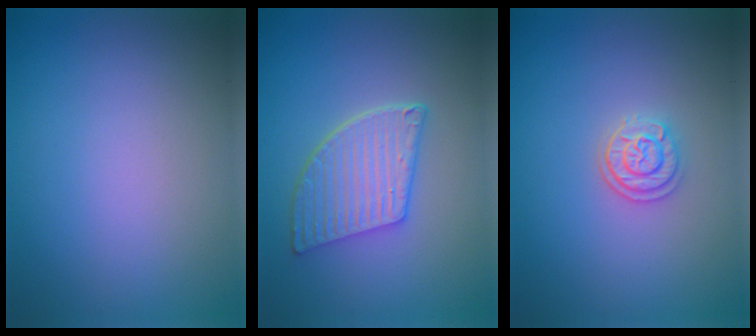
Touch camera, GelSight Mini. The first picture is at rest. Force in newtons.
{"total": 5.1, "press": 4.2, "slide": 3.0}
{"total": 2.2, "press": 2.1, "slide": 0.9}